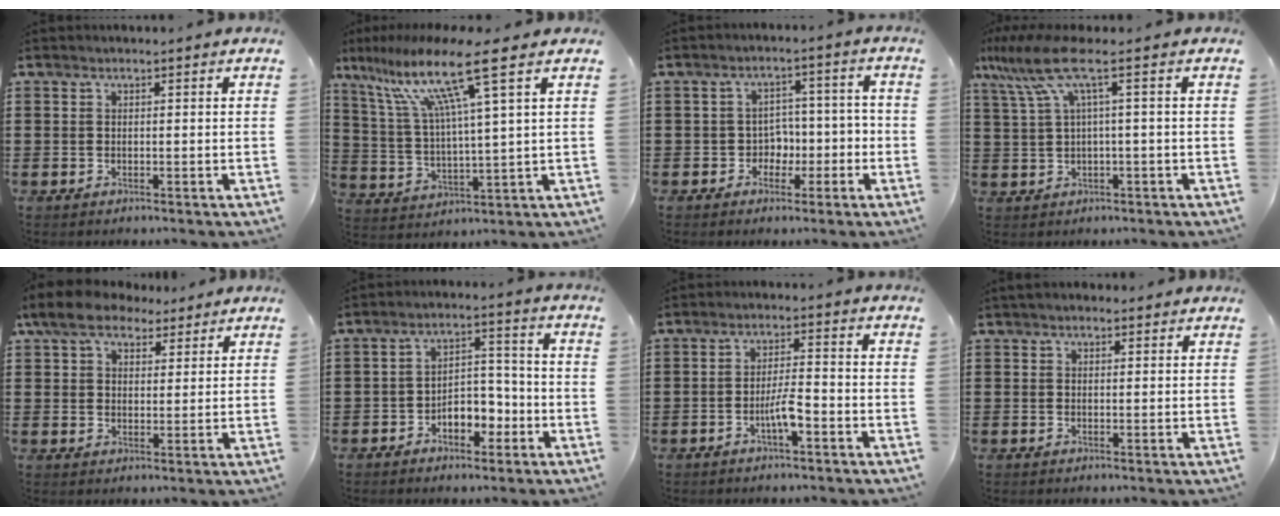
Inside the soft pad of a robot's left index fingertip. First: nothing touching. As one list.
[{"total": 13.2, "force": [7.7, 0.5, 10.7], "torque": [-0.241, -0.027, 0.118]}, {"total": 4.2, "force": [-1.6, 3.7, 1.2], "torque": [-0.040, 0.007, -0.036]}, {"total": 8.1, "force": [2.4, 1.2, 7.7], "torque": [-0.180, -0.017, 0.033]}, {"total": 7.1, "force": [5.3, 3.7, 3.1], "torque": [-0.074, 0.000, 0.097]}, {"total": 5.3, "force": [-3.0, 3.3, 2.8], "torque": [-0.045, 0.012, -0.061]}, {"total": 4.4, "force": [-2.1, 0.9, 3.8], "torque": [-0.080, 0.002, -0.043]}, {"total": 1.5, "force": [1.2, 0.8, 0.5], "torque": [-0.012, 0.006, 0.022]}]